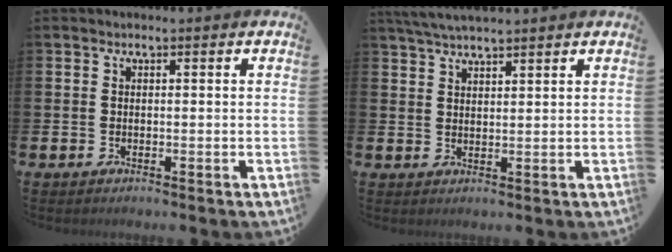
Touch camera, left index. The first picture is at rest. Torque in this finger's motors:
{"motor_torque": [0.34, -0.93, 0.35, 0.17]}